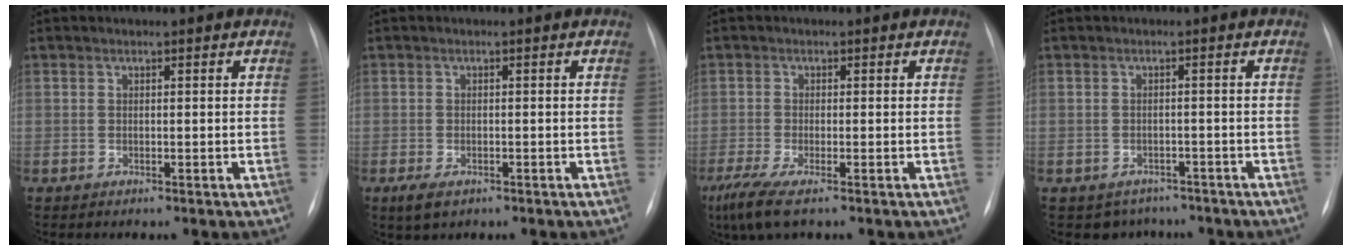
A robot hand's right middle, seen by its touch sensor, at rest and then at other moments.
{"total": 2.8, "force": [-1.4, 1.5, 1.9], "torque": [-0.041, -0.004, -0.016]}
{"total": 4.9, "force": [-2.9, 0.8, 3.8], "torque": [-0.082, -0.017, -0.054]}
{"total": 4.1, "force": [-3.2, 2.5, 0.0], "torque": [0.005, 0.014, -0.041]}